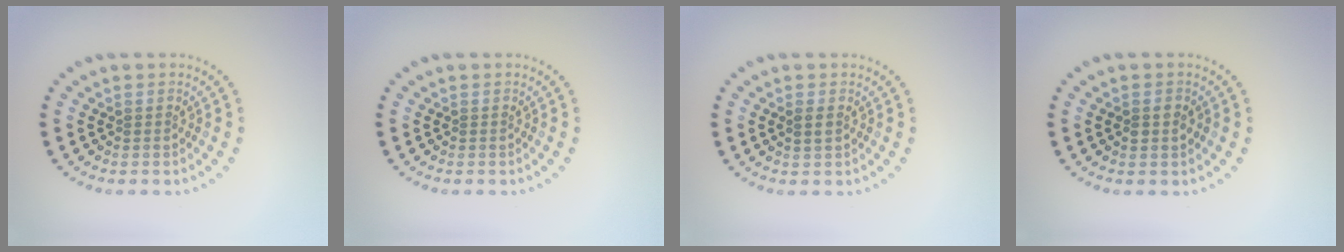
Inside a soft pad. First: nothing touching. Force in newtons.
{"total": 0.0}
{"total": 1.1, "press": 1.1, "slide": 0.2}
{"total": 1.7, "press": 1.7, "slide": 0.1}